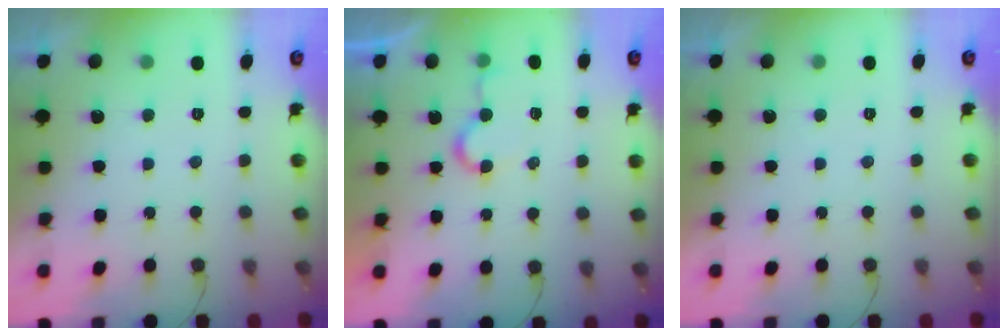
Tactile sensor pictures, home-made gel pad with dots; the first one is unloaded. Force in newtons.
{"total": 5.4, "press": 5.4, "slide": 0.4}
{"total": 1.7, "press": 1.7, "slide": 0.1}